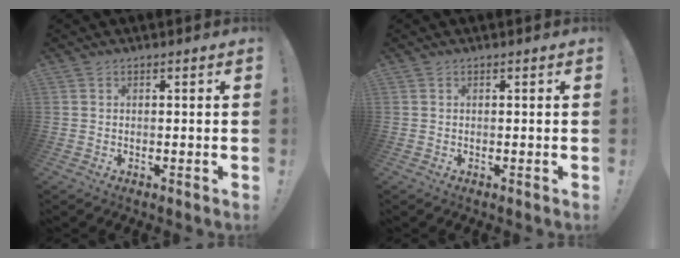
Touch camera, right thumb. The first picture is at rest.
{"total": 0.0}